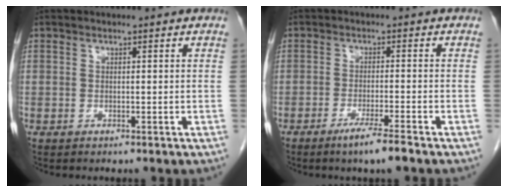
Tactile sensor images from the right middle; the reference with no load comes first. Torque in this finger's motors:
{"motor_torque": [1.34, -0.79, 0.36, 0.14]}